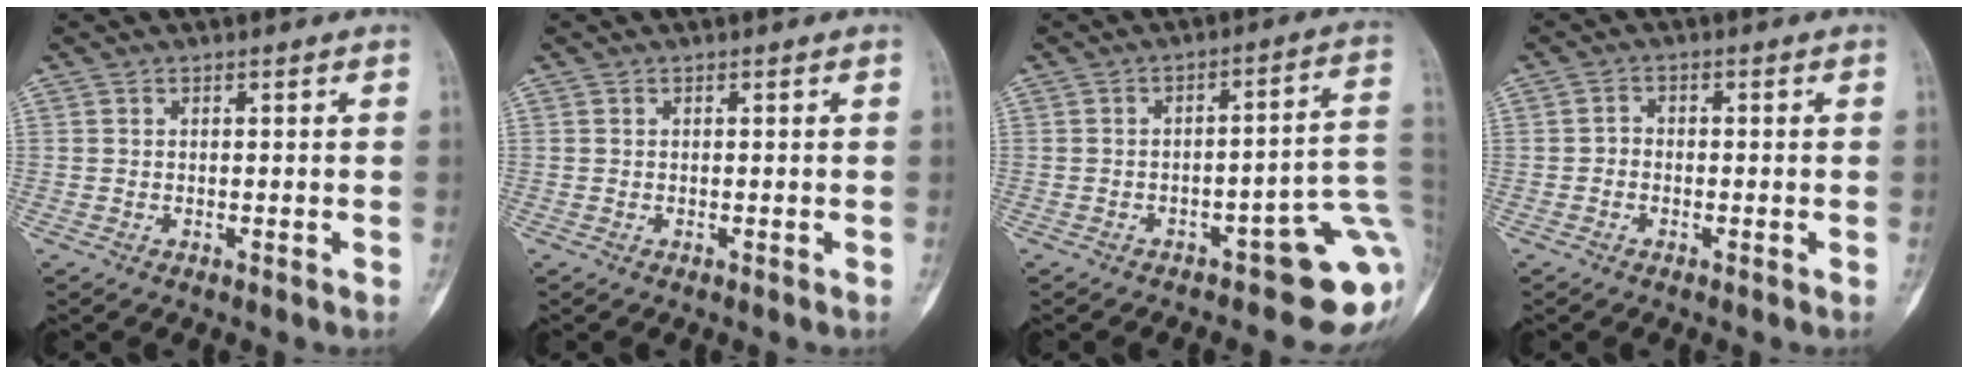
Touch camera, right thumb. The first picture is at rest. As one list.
[{"total": 0.0}, {"total": 14.3, "force": [-5.5, 5.7, 11.9], "torque": [-0.084, 0.060, -0.062]}, {"total": 1.4, "force": [-0.6, 1.1, 0.6], "torque": [0.001, 0.007, -0.017]}]